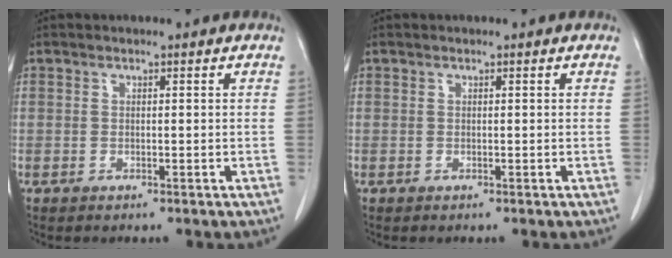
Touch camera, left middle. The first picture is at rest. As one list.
[{"total": 0.0}]